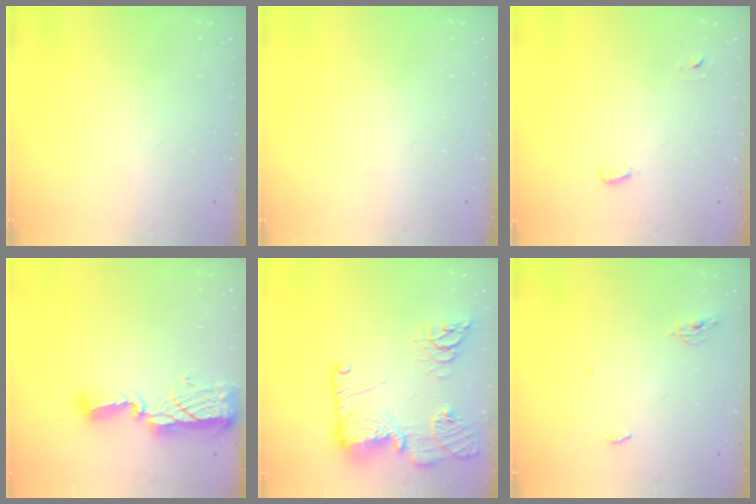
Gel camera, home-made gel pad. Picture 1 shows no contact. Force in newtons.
{"total": 0.0}
{"total": 2.8, "press": 2.7, "slide": 0.6}
{"total": 8.3, "press": 8.3, "slide": 0.8}
{"total": 22.8, "press": 22.7, "slide": 2.3}
{"total": 4.2, "press": 4.2, "slide": 0.4}